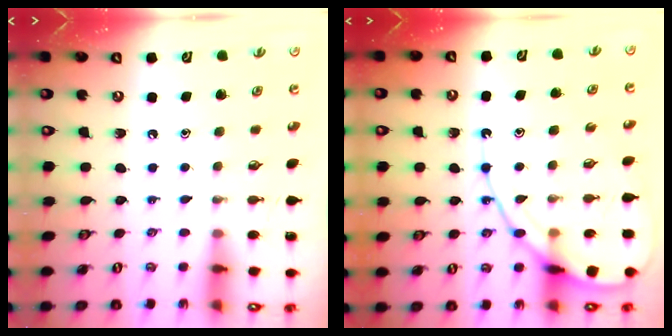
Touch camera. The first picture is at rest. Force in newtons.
{"total": 13.8, "press": 13.7, "slide": 1.3}